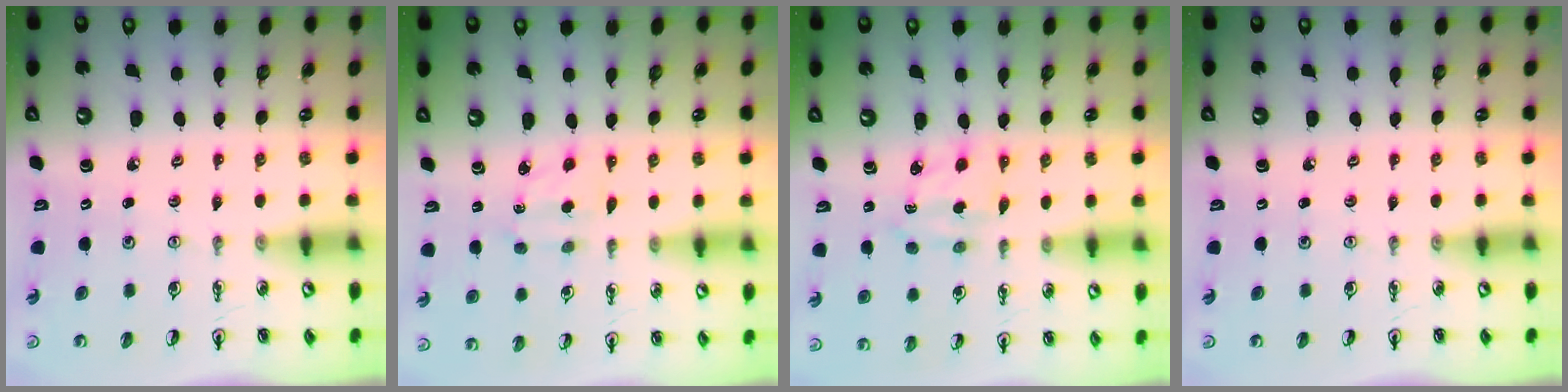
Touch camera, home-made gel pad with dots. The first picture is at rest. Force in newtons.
{"total": 1.7, "press": 1.5, "slide": 0.8}
{"total": 2.9, "press": 2.9, "slide": 0.2}
{"total": 0.0}